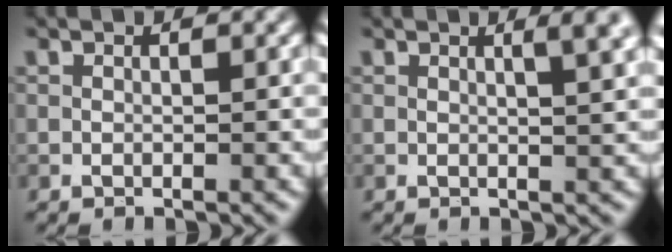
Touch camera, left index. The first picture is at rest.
{"total": 2.9, "force": [1.3, 0.8, 2.5], "torque": [-0.019, 0.017, 0.009]}